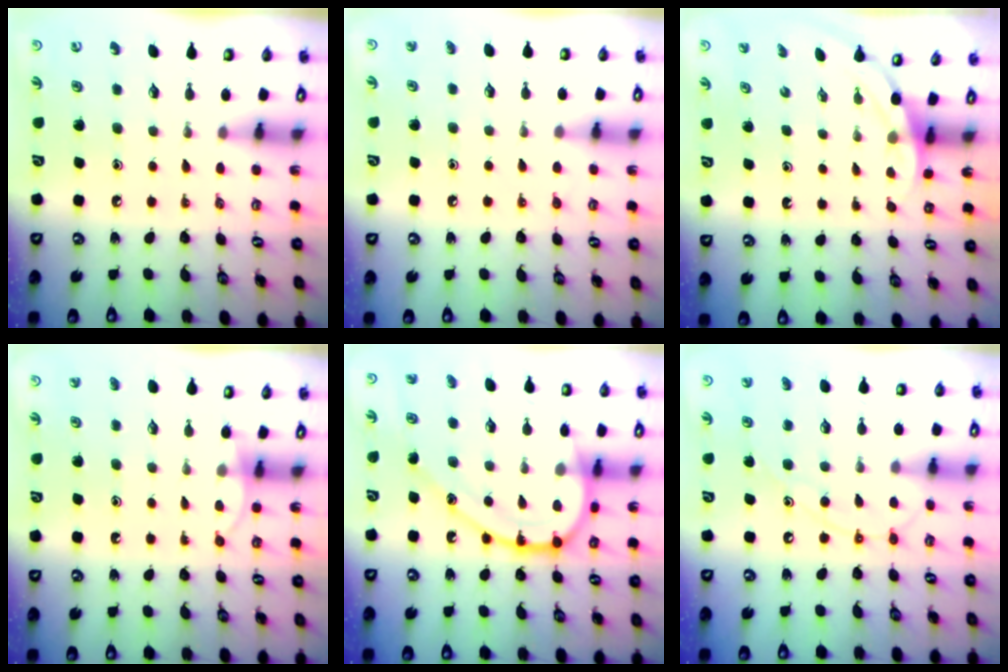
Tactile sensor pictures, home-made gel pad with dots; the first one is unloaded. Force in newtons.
{"total": 5.2, "press": 5.1, "slide": 0.6}
{"total": 2.2, "press": 2.2, "slide": 0.0}
{"total": 3.9, "press": 3.9, "slide": 0.3}
{"total": 17.5, "press": 17.5, "slide": 1.1}
{"total": 10.2, "press": 10.2, "slide": 0.9}